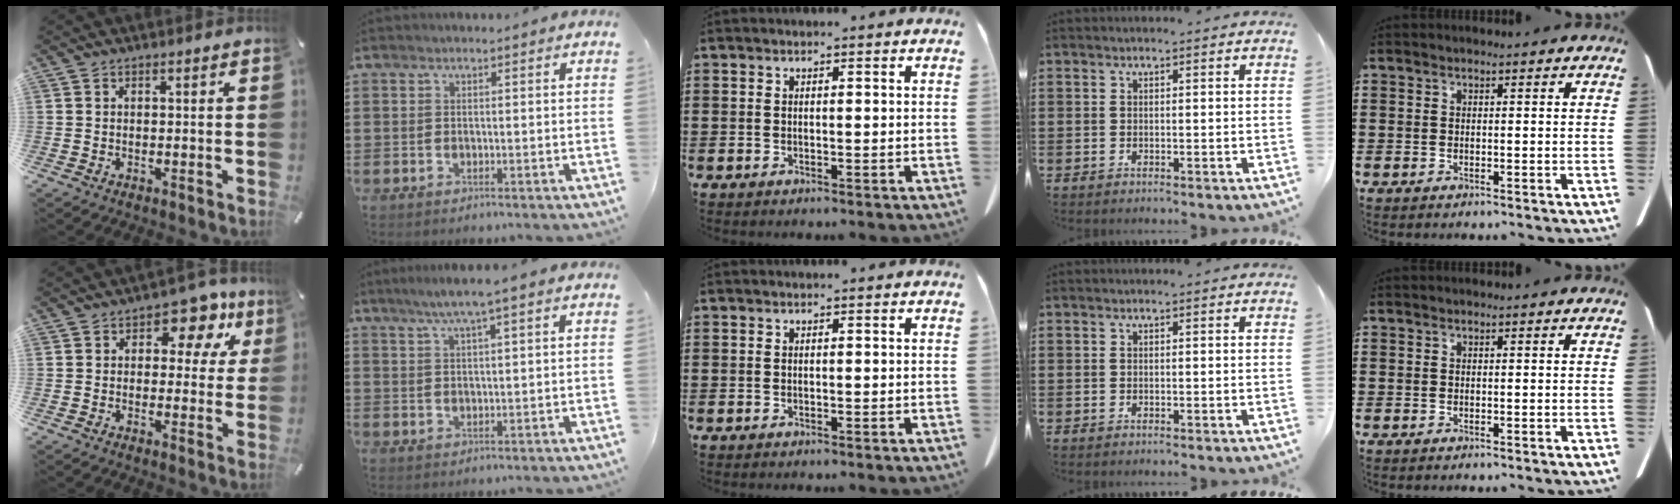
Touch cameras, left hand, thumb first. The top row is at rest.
{"thumb": {"total": 10.2, "force": [4.8, 6.4, 6.4], "torque": [-0.069, -0.021, 0.076]}, "index": {"total": 4.0, "force": [2.3, -0.1, 3.3], "torque": [-0.067, 0.004, 0.039]}}